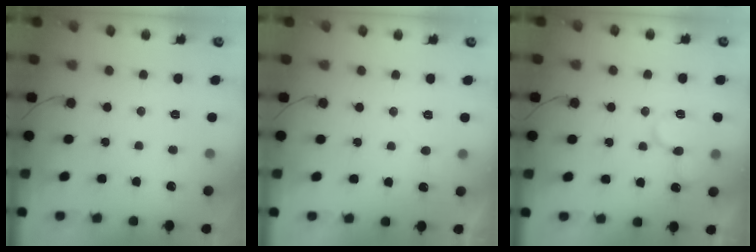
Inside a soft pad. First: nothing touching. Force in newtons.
{"total": 3.1, "press": 3.1, "slide": 0.2}
{"total": 11.8, "press": 11.7, "slide": 1.4}